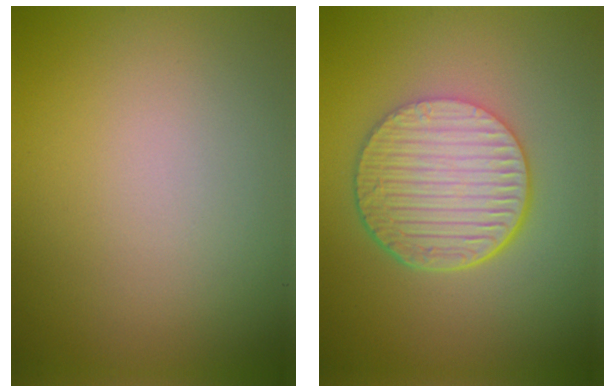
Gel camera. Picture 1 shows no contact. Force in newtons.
{"total": 7.0, "press": 4.7, "slide": 5.2}